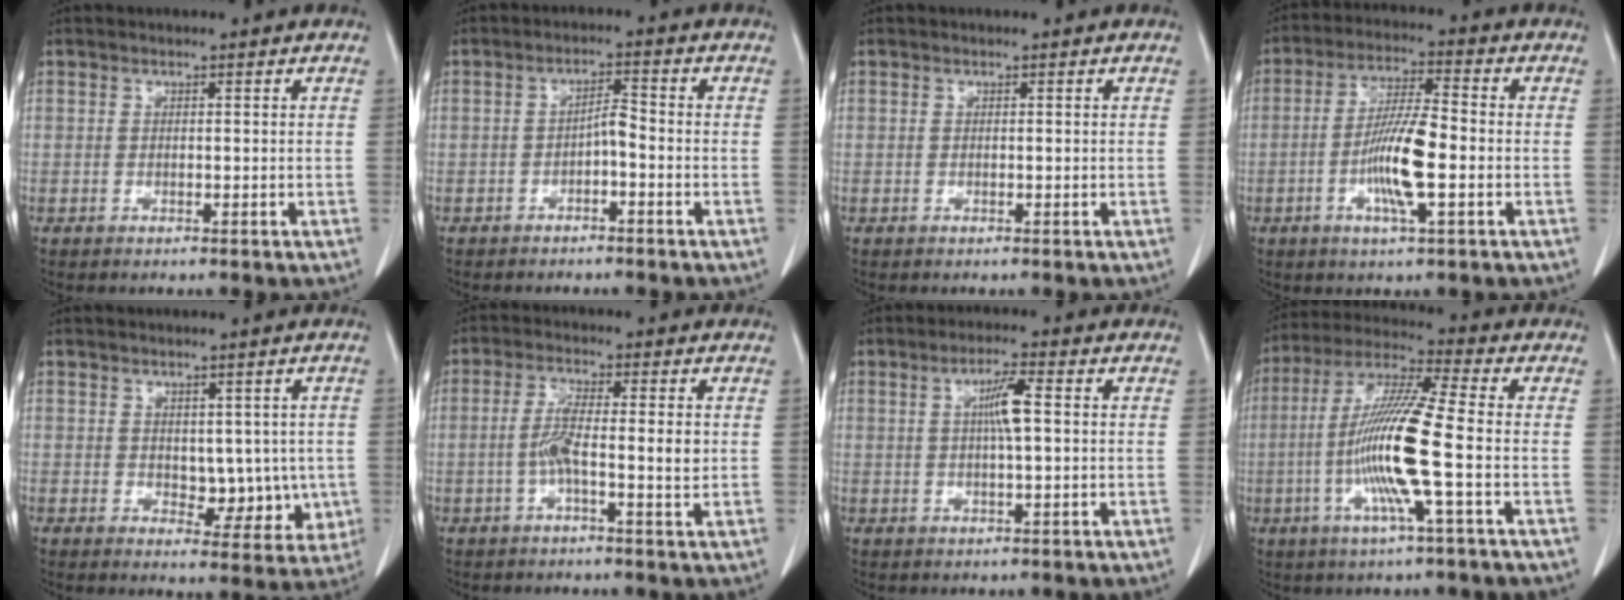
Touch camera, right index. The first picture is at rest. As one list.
[{"total": 2.7, "force": [-1.3, 0.7, 2.3], "torque": [-0.038, 0.008, -0.020]}, {"total": 0.0}, {"total": 9.4, "force": [-2.3, 1.0, 9.0], "torque": [-0.173, -0.004, -0.049]}, {"total": 6.5, "force": [-0.1, 4.0, 5.1], "torque": [-0.045, -0.002, 0.011]}, {"total": 5.6, "force": [-0.5, 0.7, 5.6], "torque": [-0.104, 0.003, -0.014]}, {"total": 4.5, "force": [0.7, 0.3, 4.4], "torque": [-0.081, 0.003, 0.011]}, {"total": 13.6, "force": [-2.7, -0.3, 13.3], "torque": [-0.270, -0.006, -0.063]}]